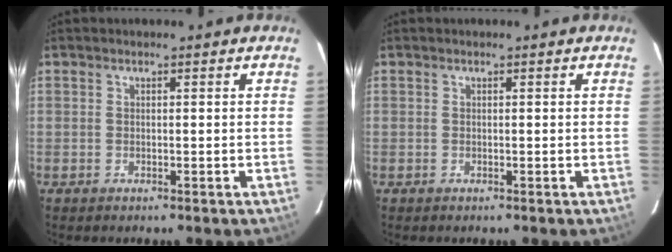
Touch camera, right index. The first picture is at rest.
{"total": 0.0}